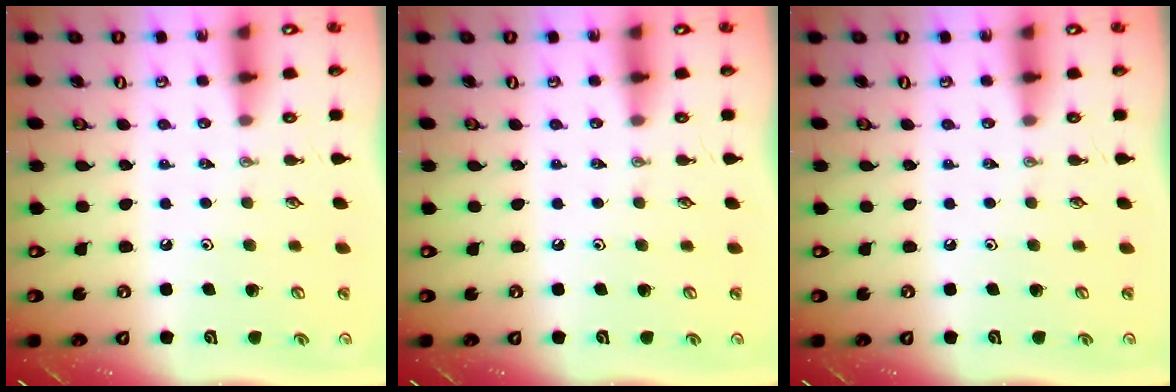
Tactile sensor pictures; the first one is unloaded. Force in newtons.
{"total": 0.0}
{"total": 0.0}